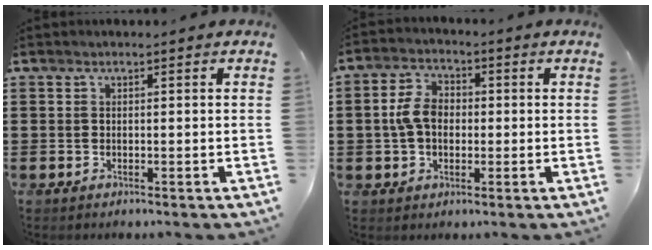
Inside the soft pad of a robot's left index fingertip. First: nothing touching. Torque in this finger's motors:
{"motor_torque": [1.10, 1.04, 0.32, 0.04]}